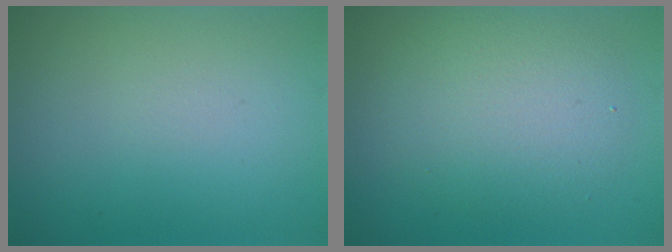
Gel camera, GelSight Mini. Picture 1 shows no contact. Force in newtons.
{"total": 4.9, "press": 4.9, "slide": 0.4}